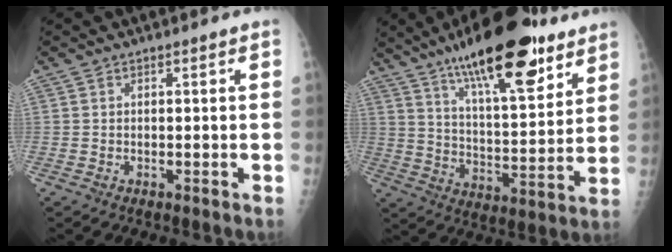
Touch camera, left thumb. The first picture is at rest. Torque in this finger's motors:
{"motor_torque": [1.06, 0.20, 1.47, -1.31, 0.44]}